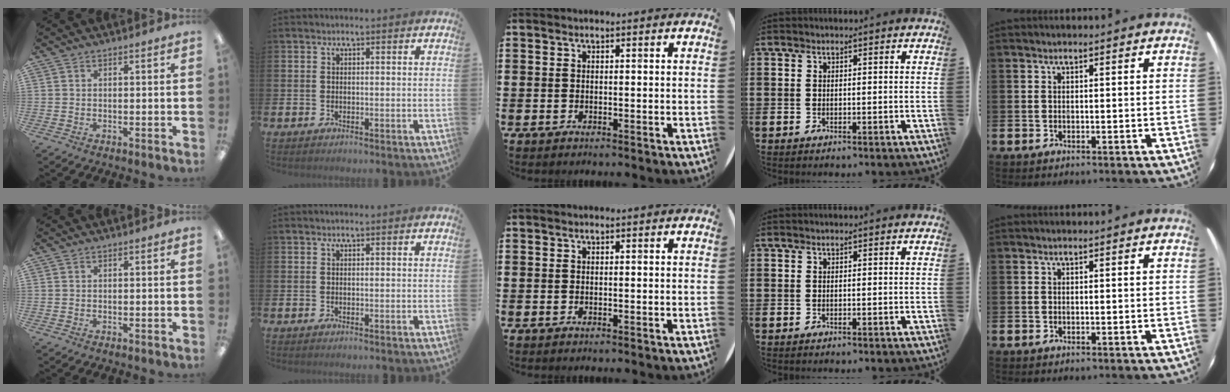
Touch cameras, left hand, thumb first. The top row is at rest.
{}